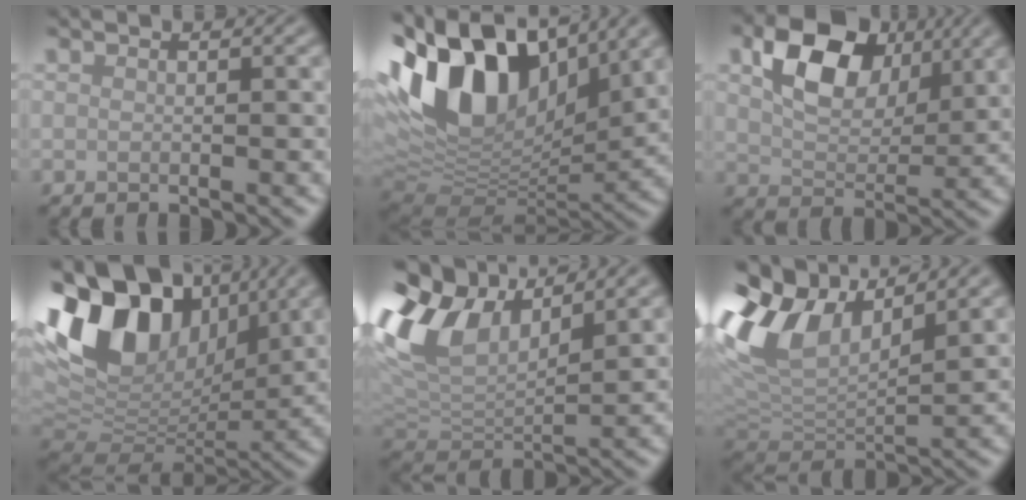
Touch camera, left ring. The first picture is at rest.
{"total": 15.9, "force": [5.6, 9.4, 11.5], "torque": [-0.234, 0.035, 0.096]}
{"total": 8.0, "force": [3.2, 5.1, 5.2], "torque": [-0.100, 0.001, 0.053]}
{"total": 16.0, "force": [6.8, 10.1, 10.4], "torque": [-0.216, 0.032, 0.125]}
{"total": 11.1, "force": [4.6, 6.3, 7.9], "torque": [-0.203, 0.021, 0.087]}
{"total": 10.7, "force": [4.4, 6.0, 7.7], "torque": [-0.182, 0.018, 0.081]}